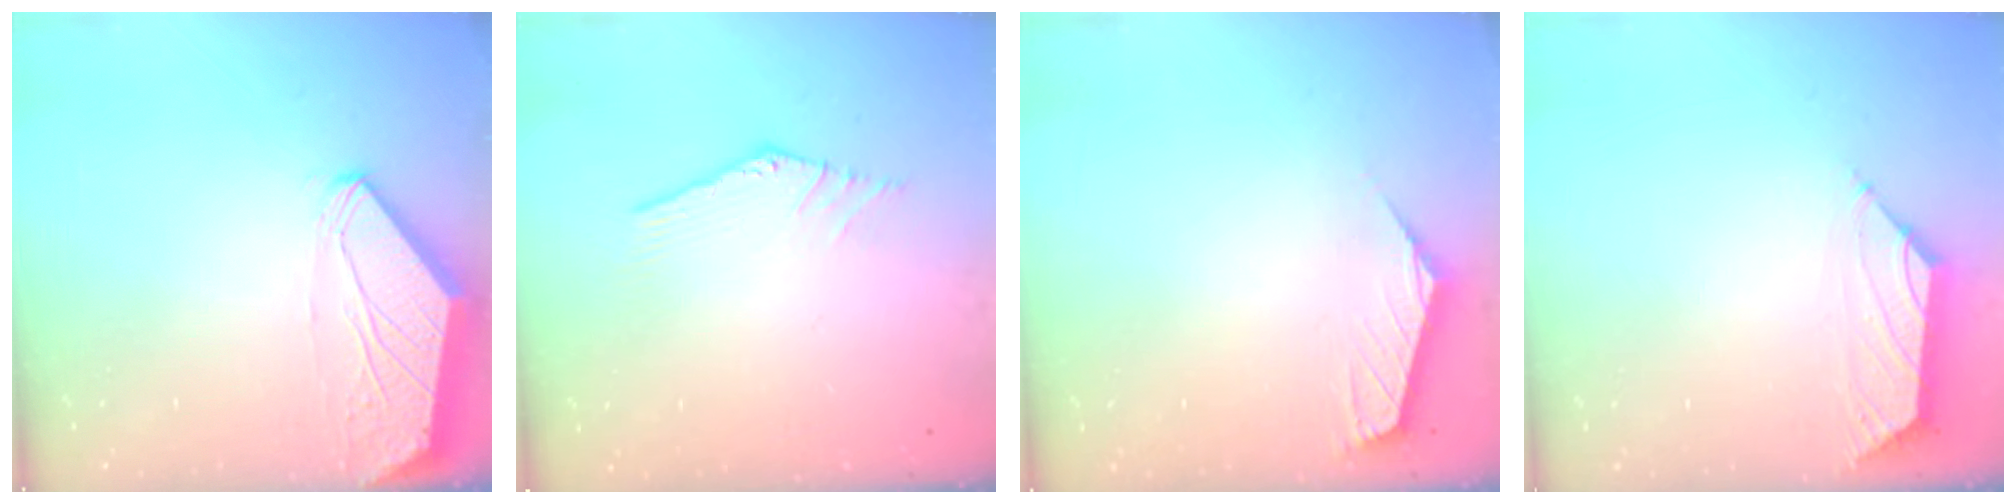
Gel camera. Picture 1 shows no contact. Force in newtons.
{"total": 1.4, "press": 1.3, "slide": 0.1}
{"total": 1.3, "press": 1.2, "slide": 0.5}
{"total": 1.5, "press": 1.5, "slide": 0.4}